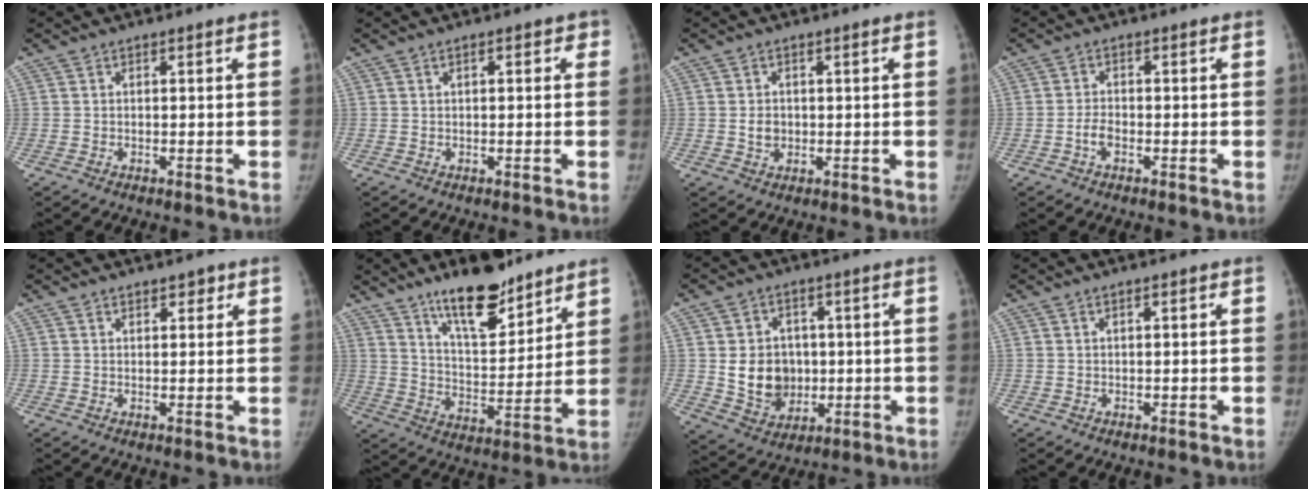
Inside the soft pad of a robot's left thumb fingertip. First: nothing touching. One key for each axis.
{"total": 2.1, "fx": 0.8, "fy": 1.1, "fz": 1.6, "tx": -0.011, "ty": 0.003, "tz": 0.006}
{"total": 2.6, "fx": 0.0, "fy": 2.1, "fz": 1.5, "tx": -0.017, "ty": 0.001, "tz": 0.004}
{"total": 2.4, "fx": -1.1, "fy": 1.3, "fz": 1.7, "tx": -0.033, "ty": 0.010, "tz": -0.022}
{"total": 2.1, "fx": 1.5, "fy": 1.1, "fz": 1.0, "tx": 0.001, "ty": -0.007, "tz": 0.019}
{"total": 15.3, "fx": 11.2, "fy": 5.3, "fz": 9.0, "tx": -0.112, "ty": -0.078, "tz": 0.192}
{"total": 10.5, "fx": 0.3, "fy": 8.8, "fz": 5.7, "tx": -0.057, "ty": -0.006, "tz": 0.022}
{"total": 0.7, "fx": 0.3, "fy": 0.1, "fz": 0.6, "tx": -0.010, "ty": 0.001, "tz": 0.005}